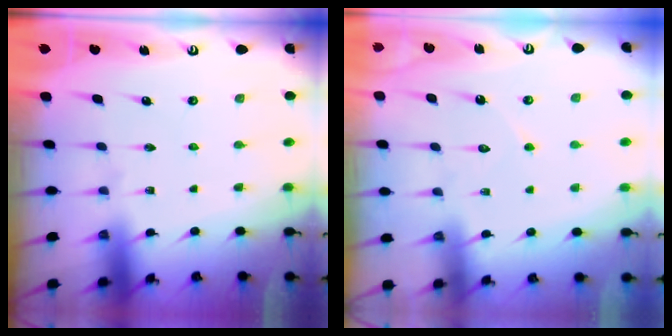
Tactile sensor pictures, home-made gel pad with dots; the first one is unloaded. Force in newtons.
{"total": 6.0, "press": 6.0, "slide": 0.4}